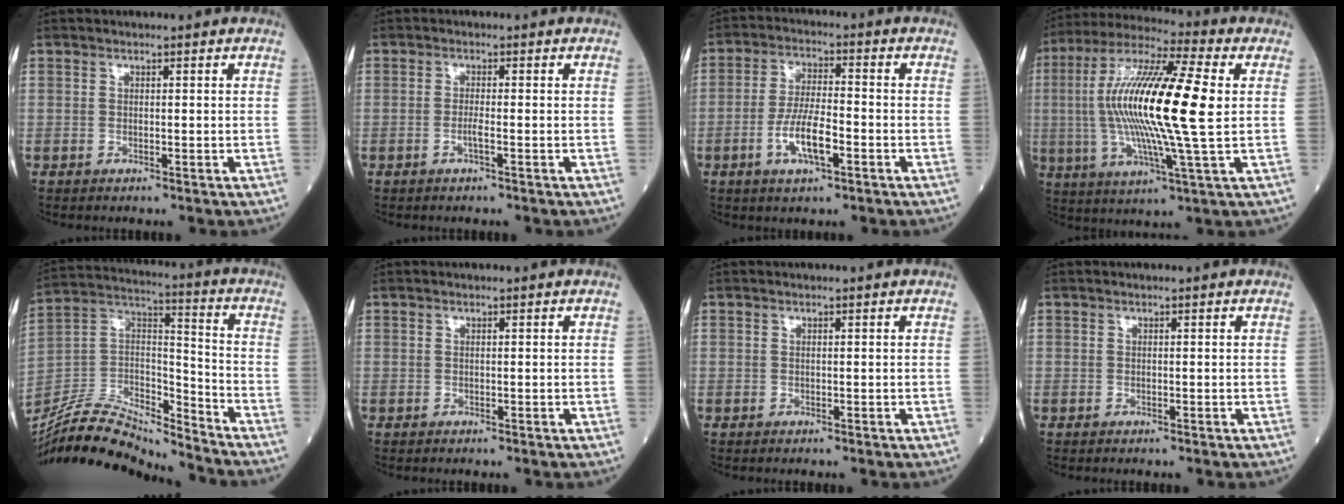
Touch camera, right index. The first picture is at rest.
{"total": 1.6, "force": [-0.6, 0.0, 1.5], "torque": [-0.031, -0.001, -0.014]}
{"total": 7.6, "force": [-2.8, 1.9, 6.8], "torque": [-0.135, 0.000, -0.052]}
{"total": 20.3, "force": [1.2, 1.5, 20.2], "torque": [-0.402, 0.006, 0.008]}
{"total": 19.6, "force": [-18.7, 1.9, 5.5], "torque": [-0.111, 0.034, -0.333]}
{"total": 0.0}
{"total": 0.0}
{"total": 0.0}